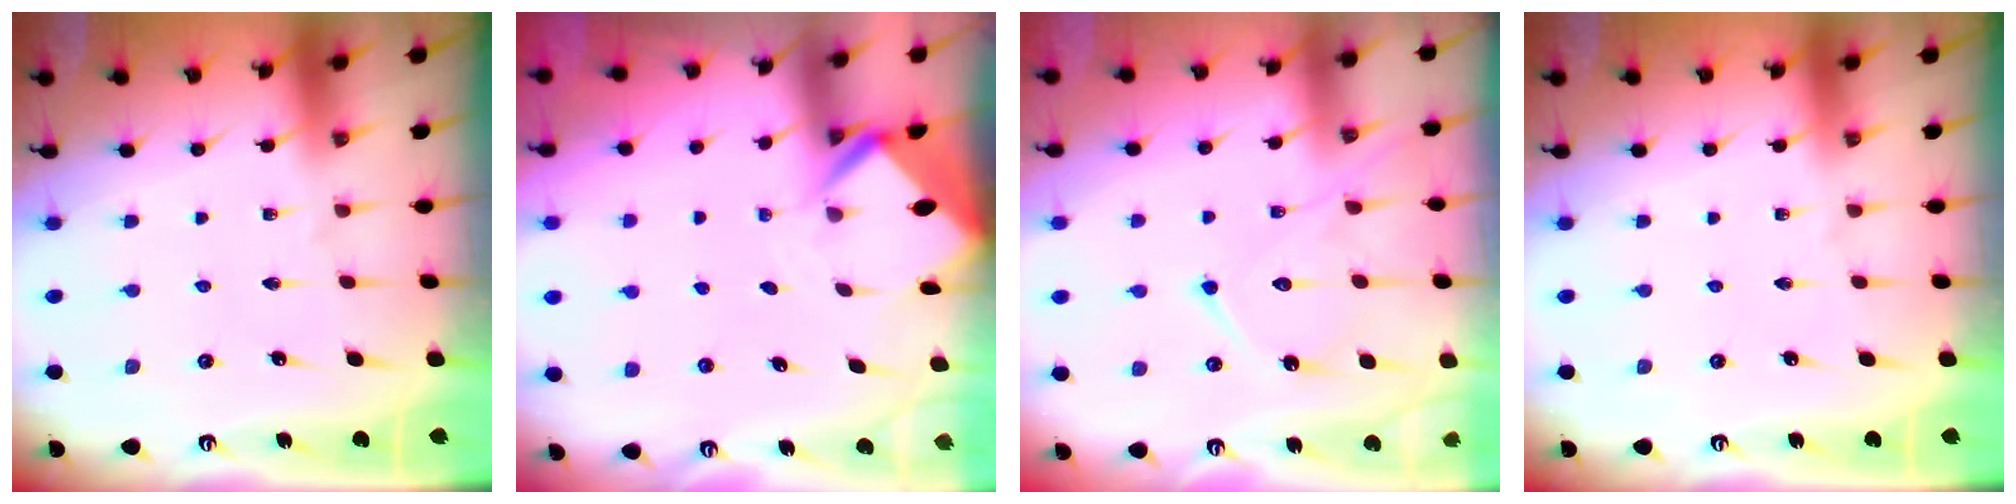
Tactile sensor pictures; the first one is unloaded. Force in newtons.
{"total": 3.3, "press": 3.3, "slide": 0.2}
{"total": 13.3, "press": 13.2, "slide": 0.7}
{"total": 0.0}